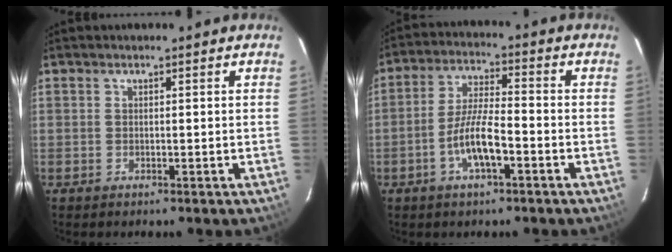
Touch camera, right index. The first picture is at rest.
{"total": 7.9, "force": [-3.4, 1.8, 6.9], "torque": [-0.142, 0.004, -0.061]}